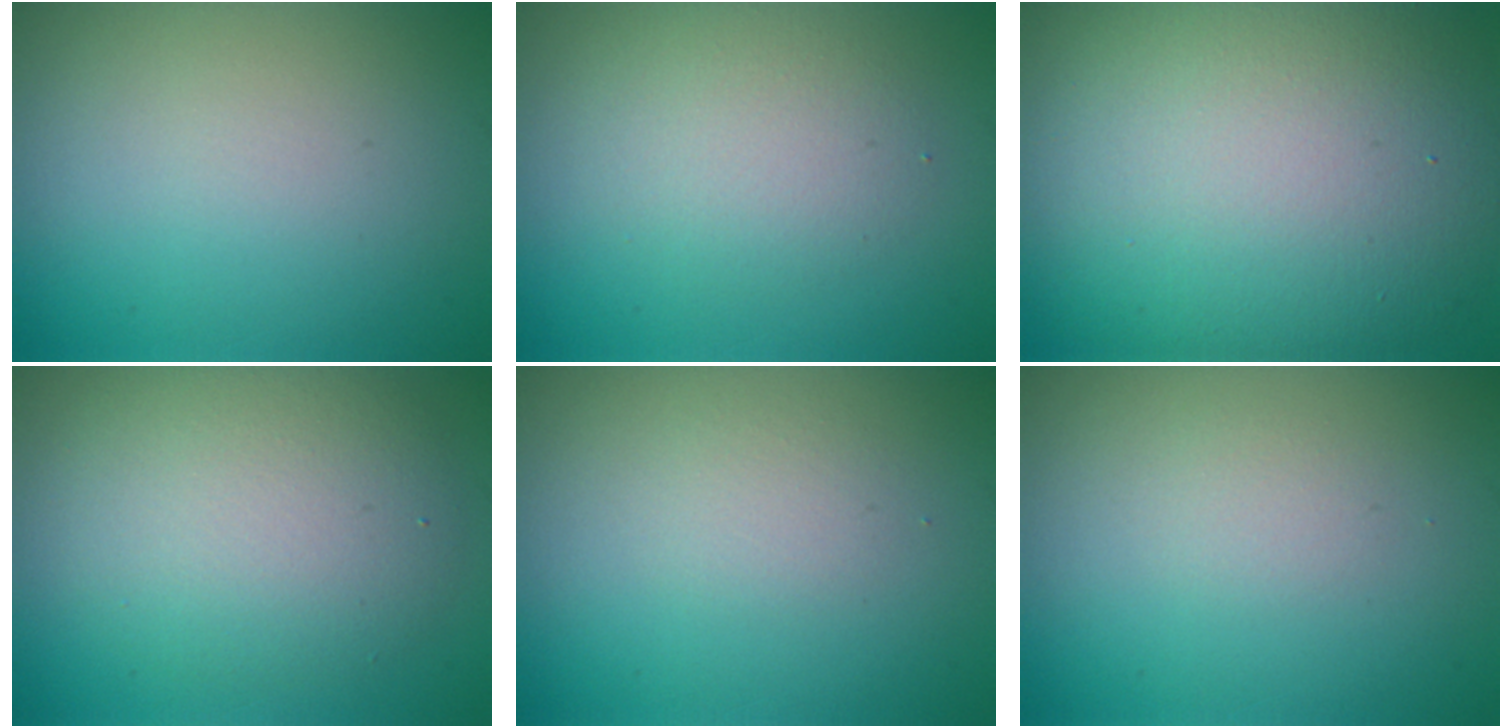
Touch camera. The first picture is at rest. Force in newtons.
{"total": 3.0, "press": 3.0, "slide": 0.2}
{"total": 15.3, "press": 15.2, "slide": 1.2}
{"total": 5.6, "press": 5.6, "slide": 0.2}
{"total": 1.2, "press": 1.2, "slide": 0.0}
{"total": 1.0, "press": 0.9, "slide": 0.1}